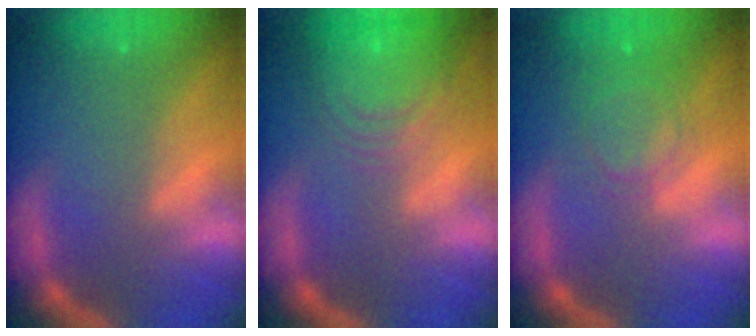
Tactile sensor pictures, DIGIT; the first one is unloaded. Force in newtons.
{"total": 10.0}
{"total": 4.5}